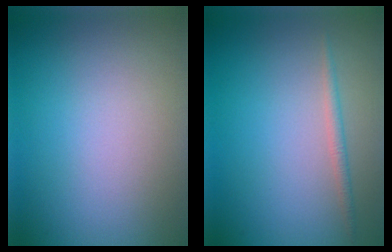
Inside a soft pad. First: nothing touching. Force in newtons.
{"total": 1.1, "press": 1.1, "slide": 0.1}